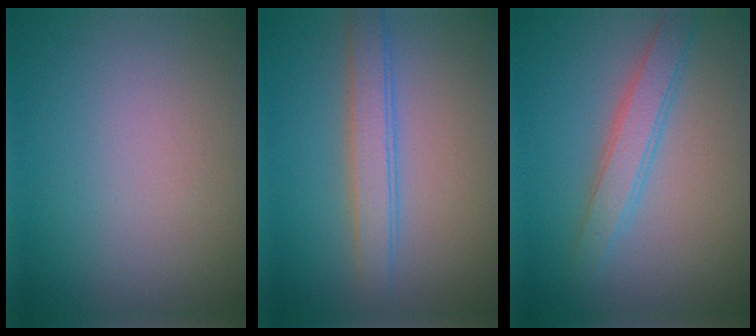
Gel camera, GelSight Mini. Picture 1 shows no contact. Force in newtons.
{"total": 2.9, "press": 2.9, "slide": 0.0}
{"total": 2.9, "press": 2.9, "slide": 0.1}